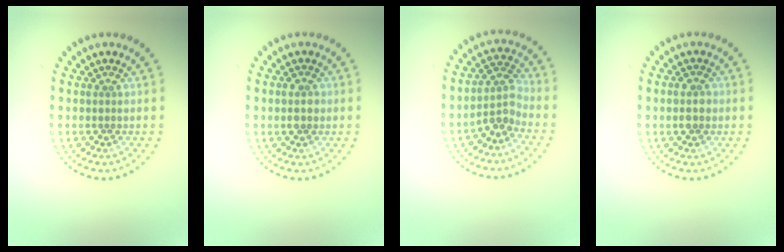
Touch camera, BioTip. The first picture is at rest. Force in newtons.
{"total": 2.1, "press": 2.1, "slide": 0.0}
{"total": 2.5, "press": 1.9, "slide": 1.6}
{"total": 1.7, "press": 1.7, "slide": 0.1}